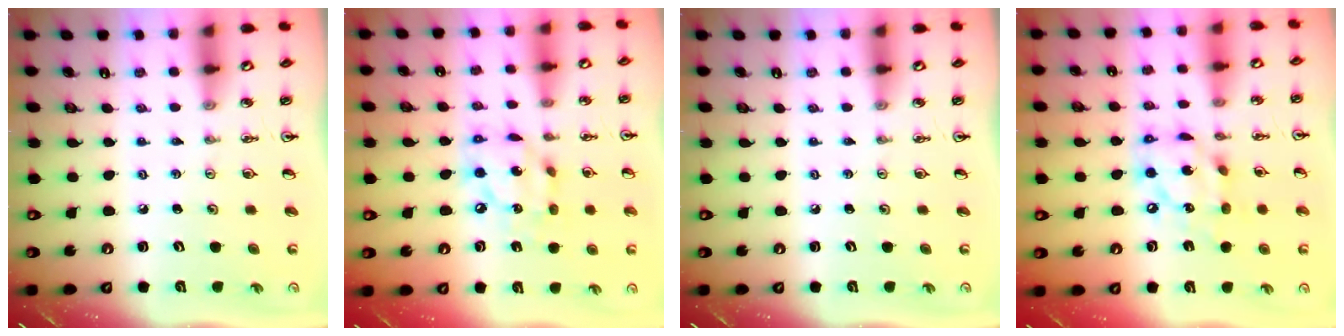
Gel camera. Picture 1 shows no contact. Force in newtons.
{"total": 13.1, "press": 13.1, "slide": 1.4}
{"total": 0.0}
{"total": 13.7, "press": 13.6, "slide": 1.5}